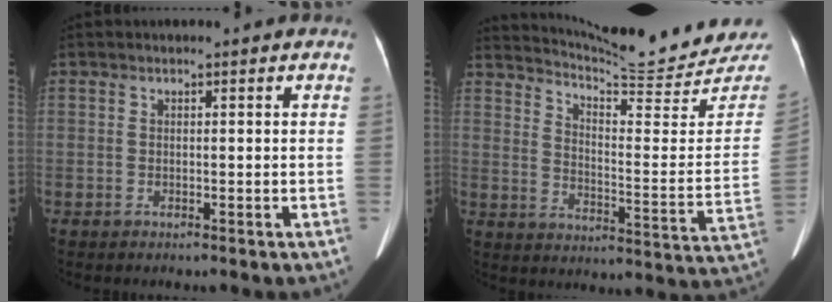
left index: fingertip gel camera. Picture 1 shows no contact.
{"total": 20.7, "force": [20.2, -0.1, 4.5], "torque": [-0.078, -0.114, 0.262]}